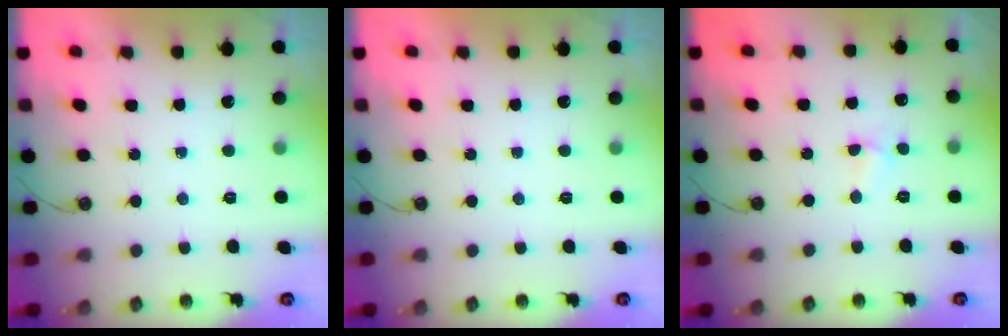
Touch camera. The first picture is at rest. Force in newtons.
{"total": 0.0}
{"total": 3.0, "press": 2.9, "slide": 0.4}